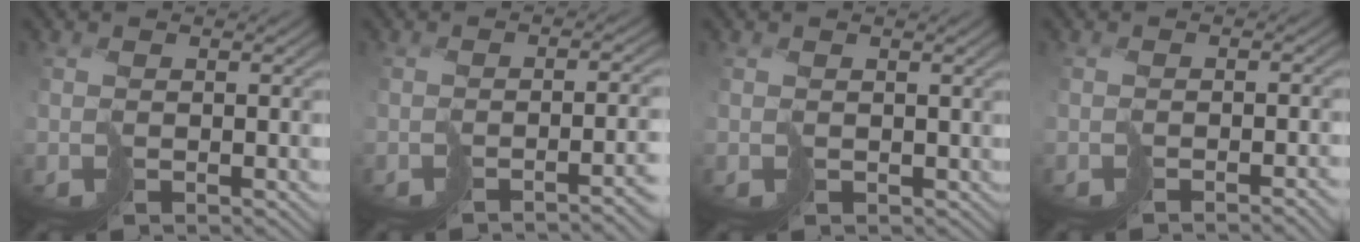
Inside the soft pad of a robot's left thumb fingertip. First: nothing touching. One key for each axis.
{"total": 4.4, "fx": -3.2, "fy": 0.2, "fz": 3.0, "tx": -0.030, "ty": -0.006, "tz": -0.046}
{"total": 1.2, "fx": 0.3, "fy": 1.1, "fz": 0.3, "tx": -0.015, "ty": -0.005, "tz": 0.006}
{"total": 2.8, "fx": -2.5, "fy": 0.4, "fz": 1.1, "tx": -0.006, "ty": 0.001, "tz": -0.041}